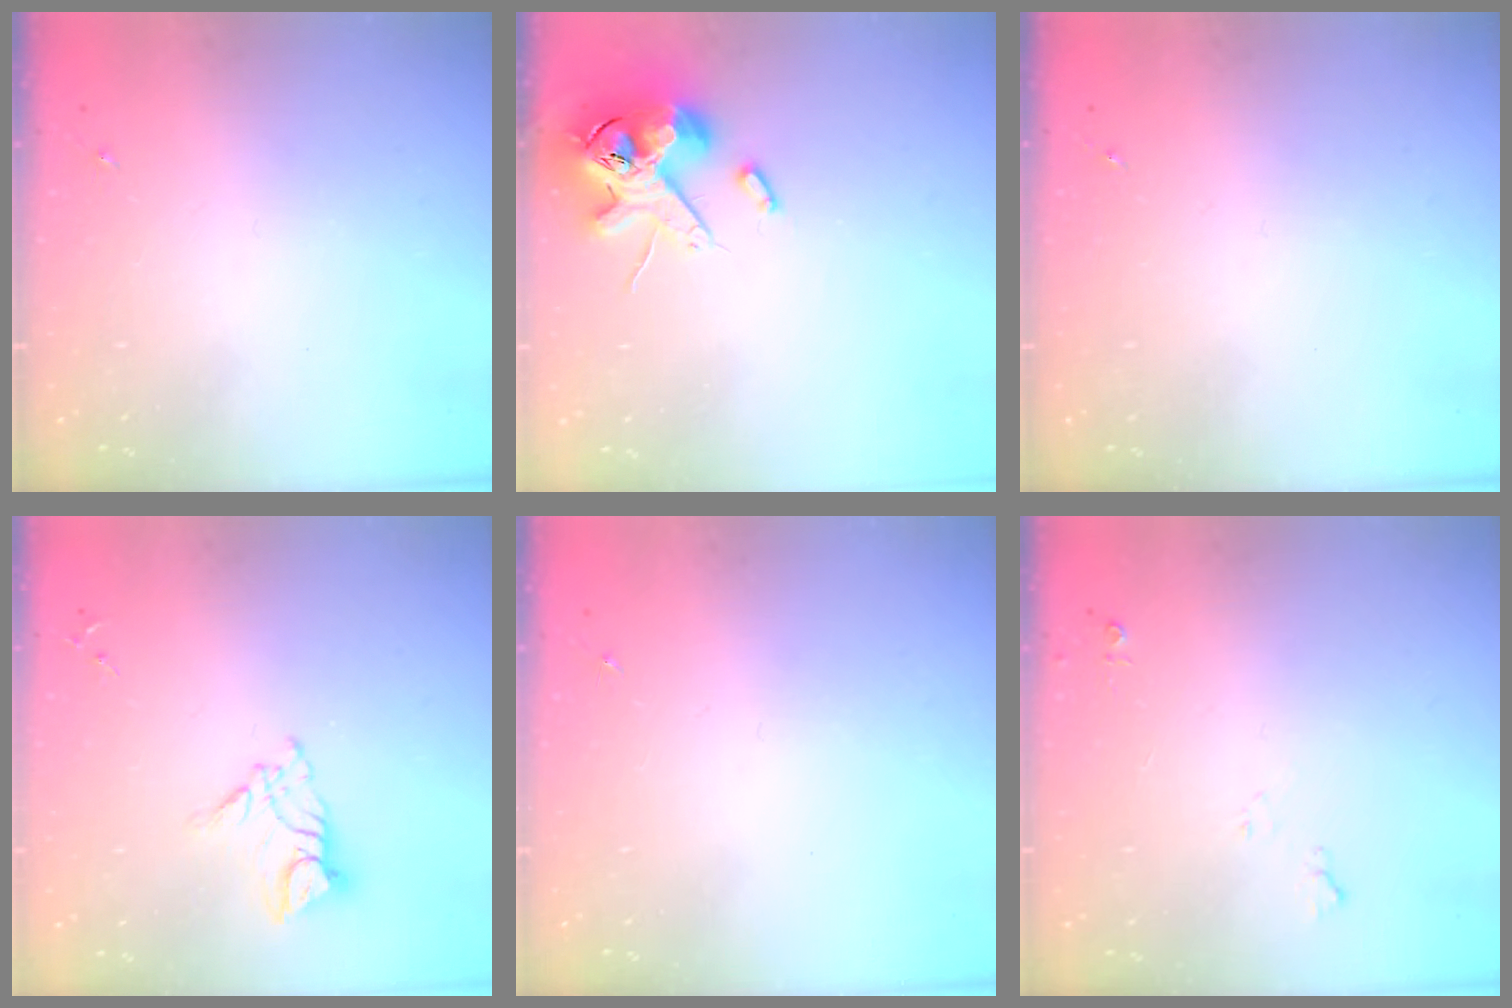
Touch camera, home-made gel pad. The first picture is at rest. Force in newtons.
{"total": 14.5, "press": 14.3, "slide": 2.4}
{"total": 0.0}
{"total": 9.7, "press": 9.6, "slide": 0.9}
{"total": 0.0}
{"total": 4.9, "press": 4.8, "slide": 0.9}